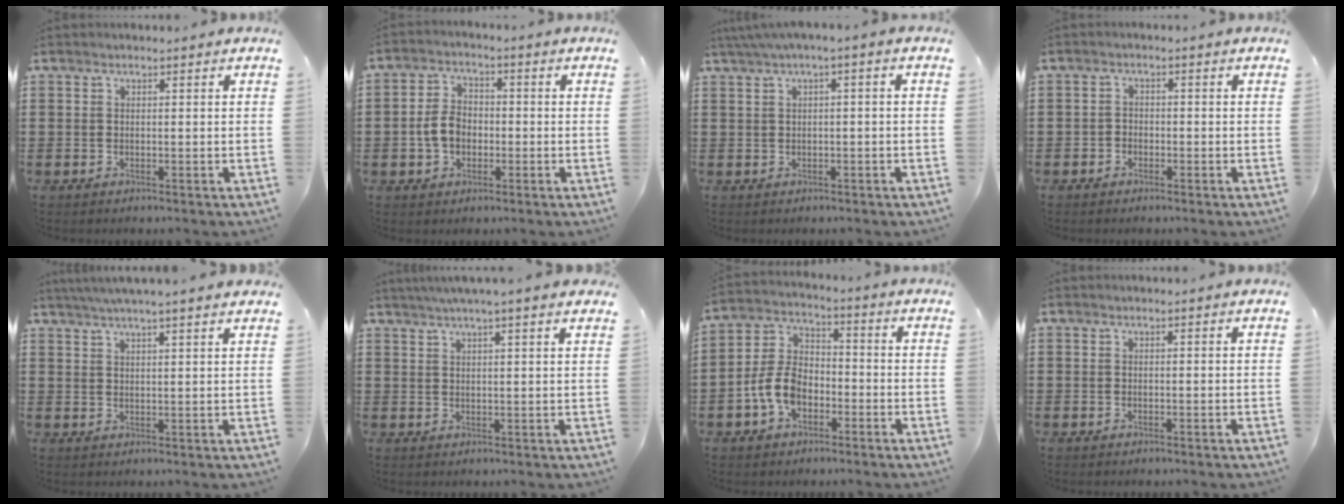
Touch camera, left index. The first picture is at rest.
{"total": 5.2, "force": [-1.1, 3.8, 3.4], "torque": [-0.088, 0.003, -0.028]}
{"total": 2.1, "force": [-0.5, 0.2, 2.1], "torque": [-0.034, -0.001, -0.010]}
{"total": 1.5, "force": [-1.2, 0.9, -0.1], "torque": [-0.004, 0.004, -0.028]}
{"total": 3.8, "force": [3.4, -0.6, 1.6], "torque": [-0.042, -0.006, 0.061]}
{"total": 3.3, "force": [2.7, -0.5, 1.8], "torque": [-0.042, -0.001, 0.048]}
{"total": 7.5, "force": [-3.1, 5.0, 4.8], "torque": [-0.126, 0.009, -0.068]}
{"total": 0.0}